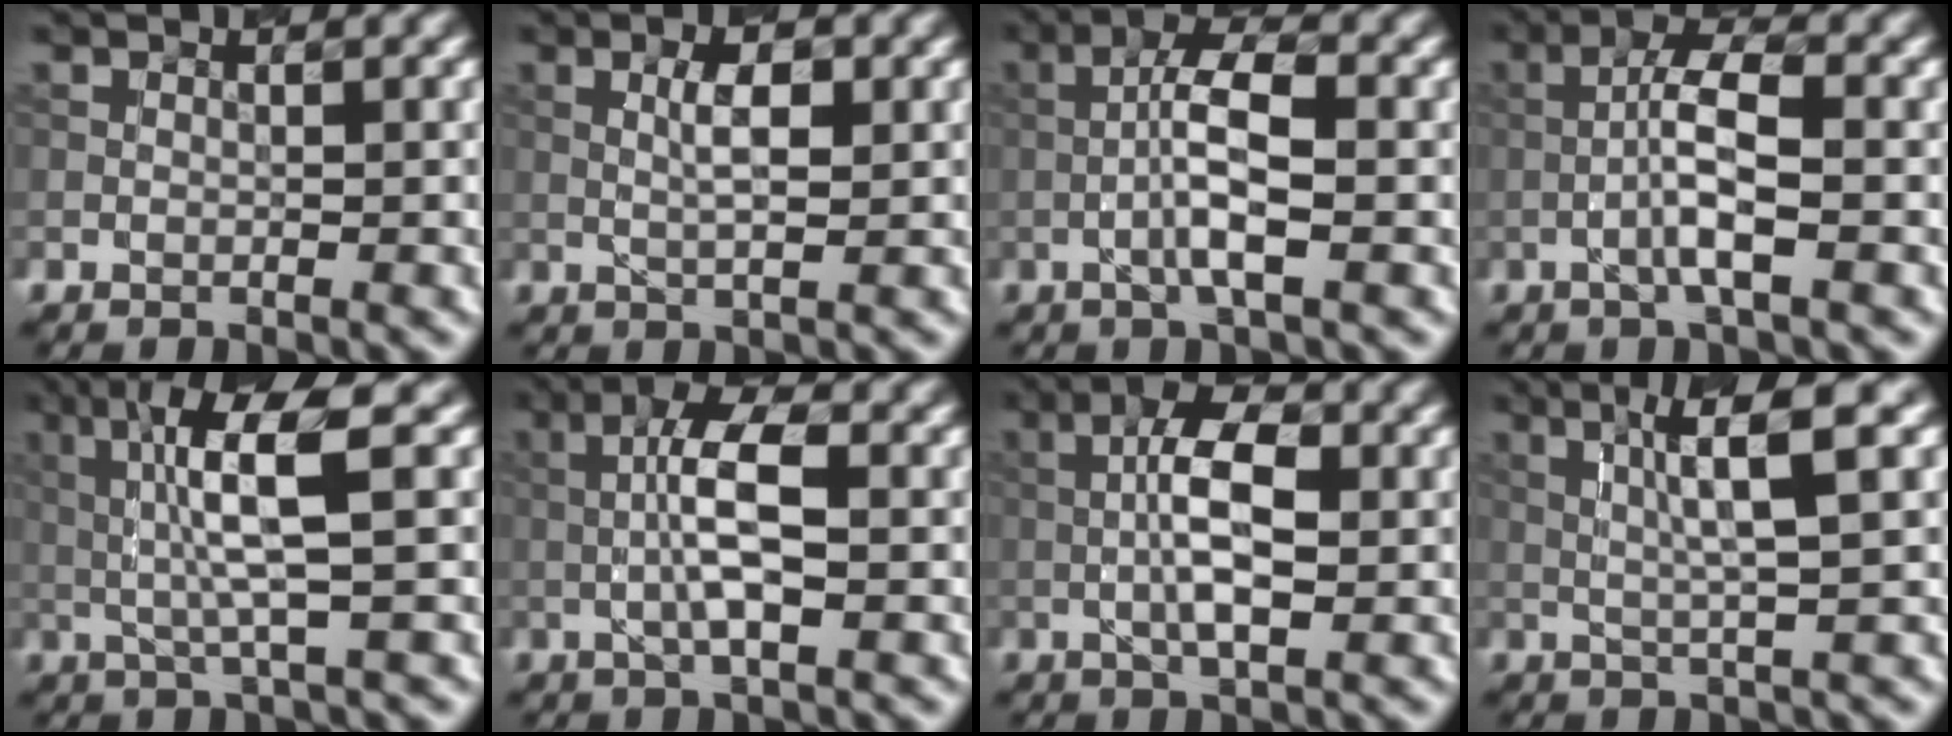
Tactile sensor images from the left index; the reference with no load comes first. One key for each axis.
{"total": 2.8, "fx": 0.5, "fy": 0.7, "fz": 2.6, "tx": -0.051, "ty": 0.003, "tz": 0.008}
{"total": 4.7, "fx": -1.0, "fy": 0.8, "fz": 4.5, "tx": -0.088, "ty": 0.015, "tz": -0.027}
{"total": 4.2, "fx": -1.1, "fy": 0.5, "fz": 4.0, "tx": -0.077, "ty": 0.015, "tz": -0.028}
{"total": 6.1, "fx": 1.0, "fy": 0.6, "fz": 6.0, "tx": -0.129, "ty": 0.007, "tz": 0.023}
{"total": 5.2, "fx": -0.1, "fy": 1.3, "fz": 5.1, "tx": -0.097, "ty": 0.011, "tz": -0.010}
{"total": 5.9, "fx": 0.1, "fy": 2.1, "fz": 5.5, "tx": -0.104, "ty": 0.009, "tz": -0.008}
{"total": 5.4, "fx": 1.6, "fy": 0.5, "fz": 5.1, "tx": -0.091, "ty": 0.009, "tz": 0.031}